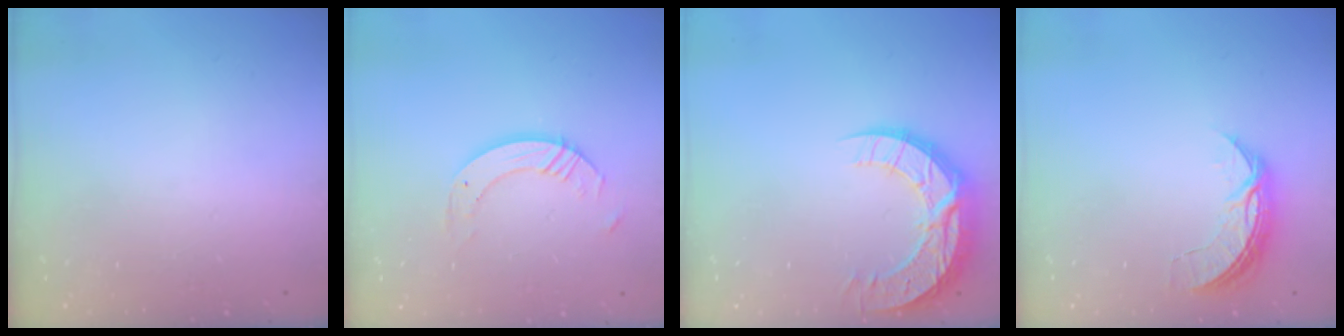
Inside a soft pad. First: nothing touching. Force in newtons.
{"total": 6.3, "press": 6.3, "slide": 0.5}
{"total": 12.9, "press": 12.9, "slide": 1.1}
{"total": 6.8, "press": 6.8, "slide": 0.7}